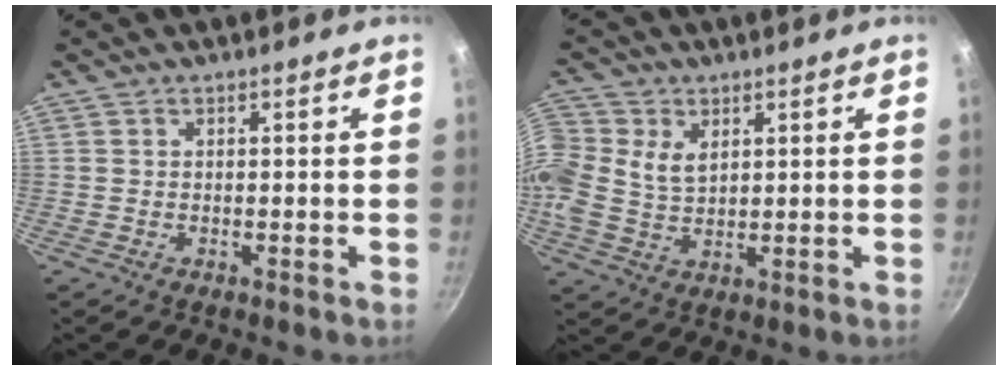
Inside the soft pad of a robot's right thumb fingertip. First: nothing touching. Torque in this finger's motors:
{"motor_torque": [-0.54, 0.90, 0.29, -0.01, 0.11]}